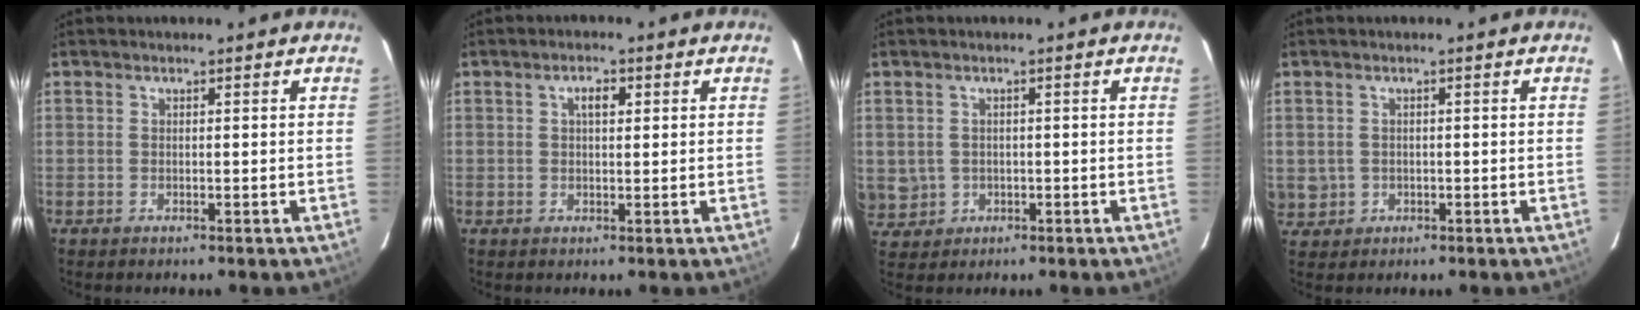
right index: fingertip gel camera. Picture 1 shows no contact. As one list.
[{"total": 2.6, "force": [0.8, 1.3, 2.1], "torque": [-0.034, 0.010, 0.013]}, {"total": 6.2, "force": [-0.1, 5.9, 2.1], "torque": [-0.060, 0.005, 0.020]}, {"total": 4.5, "force": [-0.1, 4.2, 1.4], "torque": [-0.035, 0.003, 0.012]}]